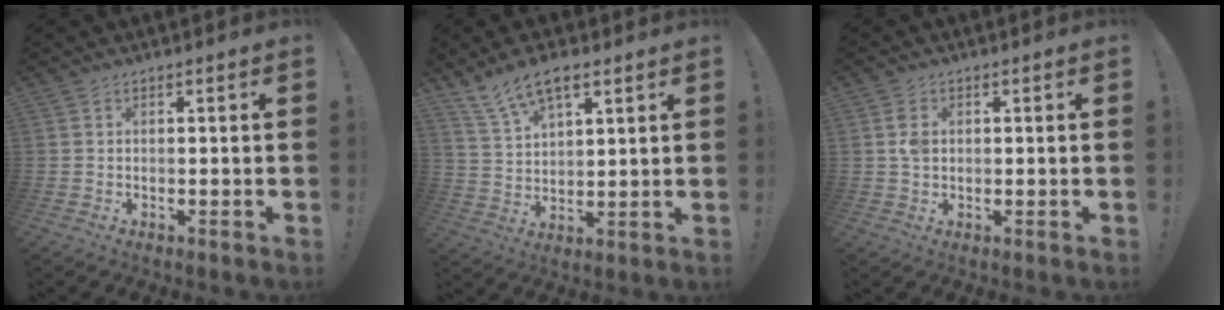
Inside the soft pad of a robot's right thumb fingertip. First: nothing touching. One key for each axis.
{"total": 10.0, "fx": 6.6, "fy": 4.4, "fz": 6.1, "tx": -0.109, "ty": -0.025, "tz": 0.124}
{"total": 3.1, "fx": 0.3, "fy": 2.2, "fz": 2.1, "tx": -0.027, "ty": 0.001, "tz": 0.003}